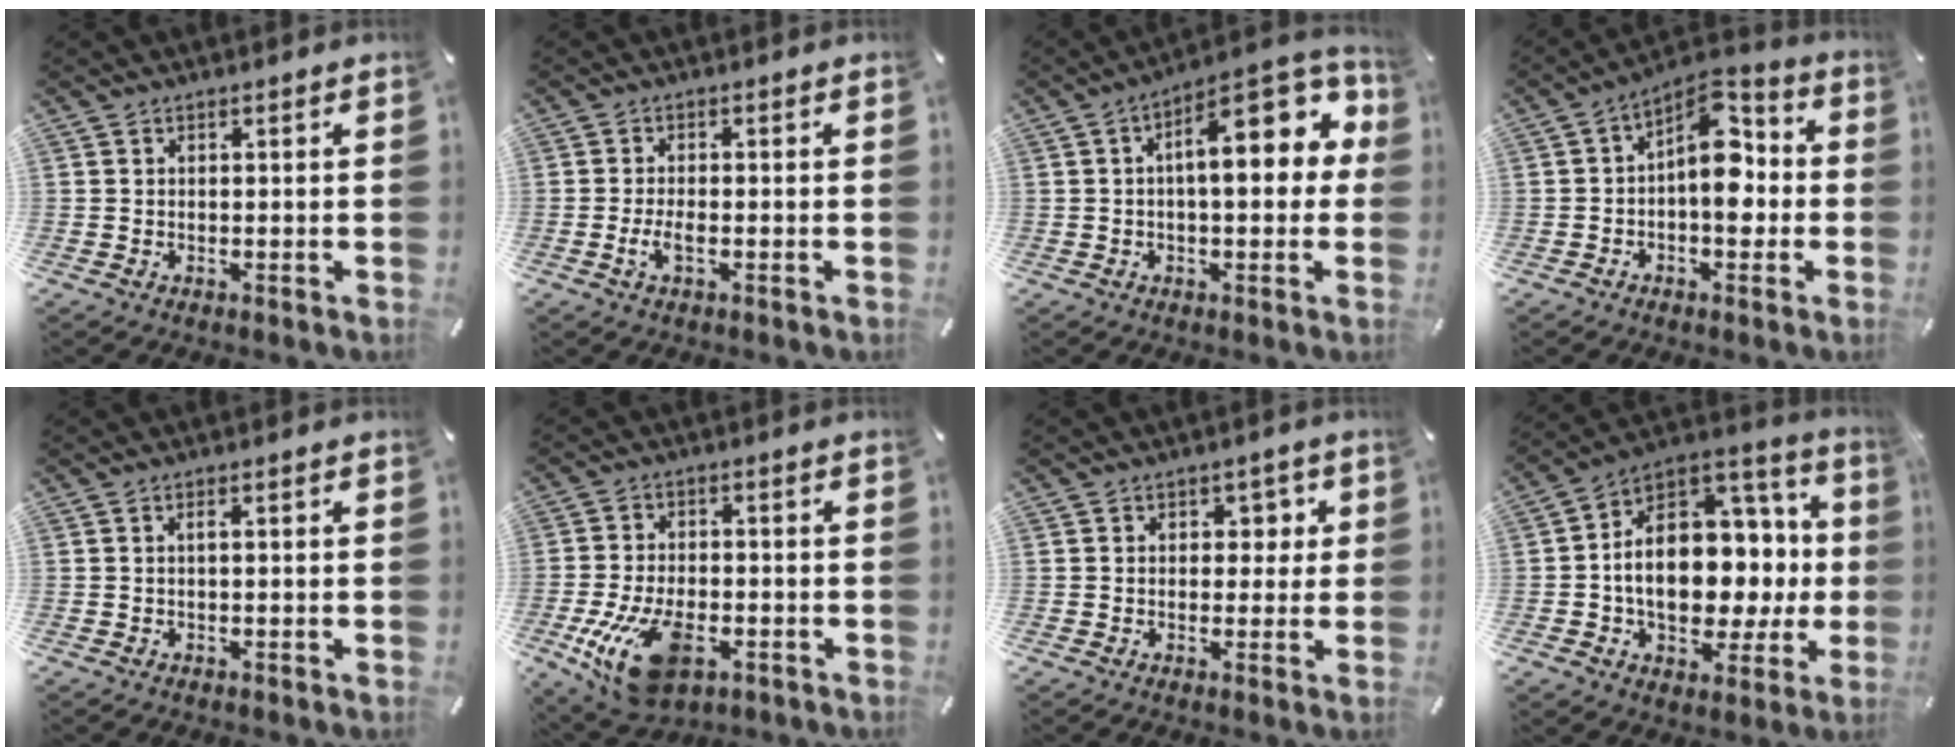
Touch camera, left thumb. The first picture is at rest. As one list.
[{"total": 3.4, "force": [-1.0, 1.3, 3.0], "torque": [-0.071, -0.003, -0.023]}, {"total": 16.3, "force": [3.8, 7.0, 14.2], "torque": [-0.186, -0.026, 0.058]}, {"total": 10.8, "force": [0.6, 6.5, 8.6], "torque": [-0.121, -0.016, 0.010]}, {"total": 1.3, "force": [-0.1, 0.3, 1.2], "torque": [-0.023, 0.002, -0.003]}, {"total": 14.9, "force": [-5.4, 8.4, 11.0], "torque": [-0.210, 0.006, -0.090]}, {"total": 4.0, "force": [0.5, 3.3, 2.2], "torque": [-0.010, -0.004, -0.005]}, {"total": 17.9, "force": [-1.5, 13.0, 12.2], "torque": [-0.184, -0.012, -0.015]}]